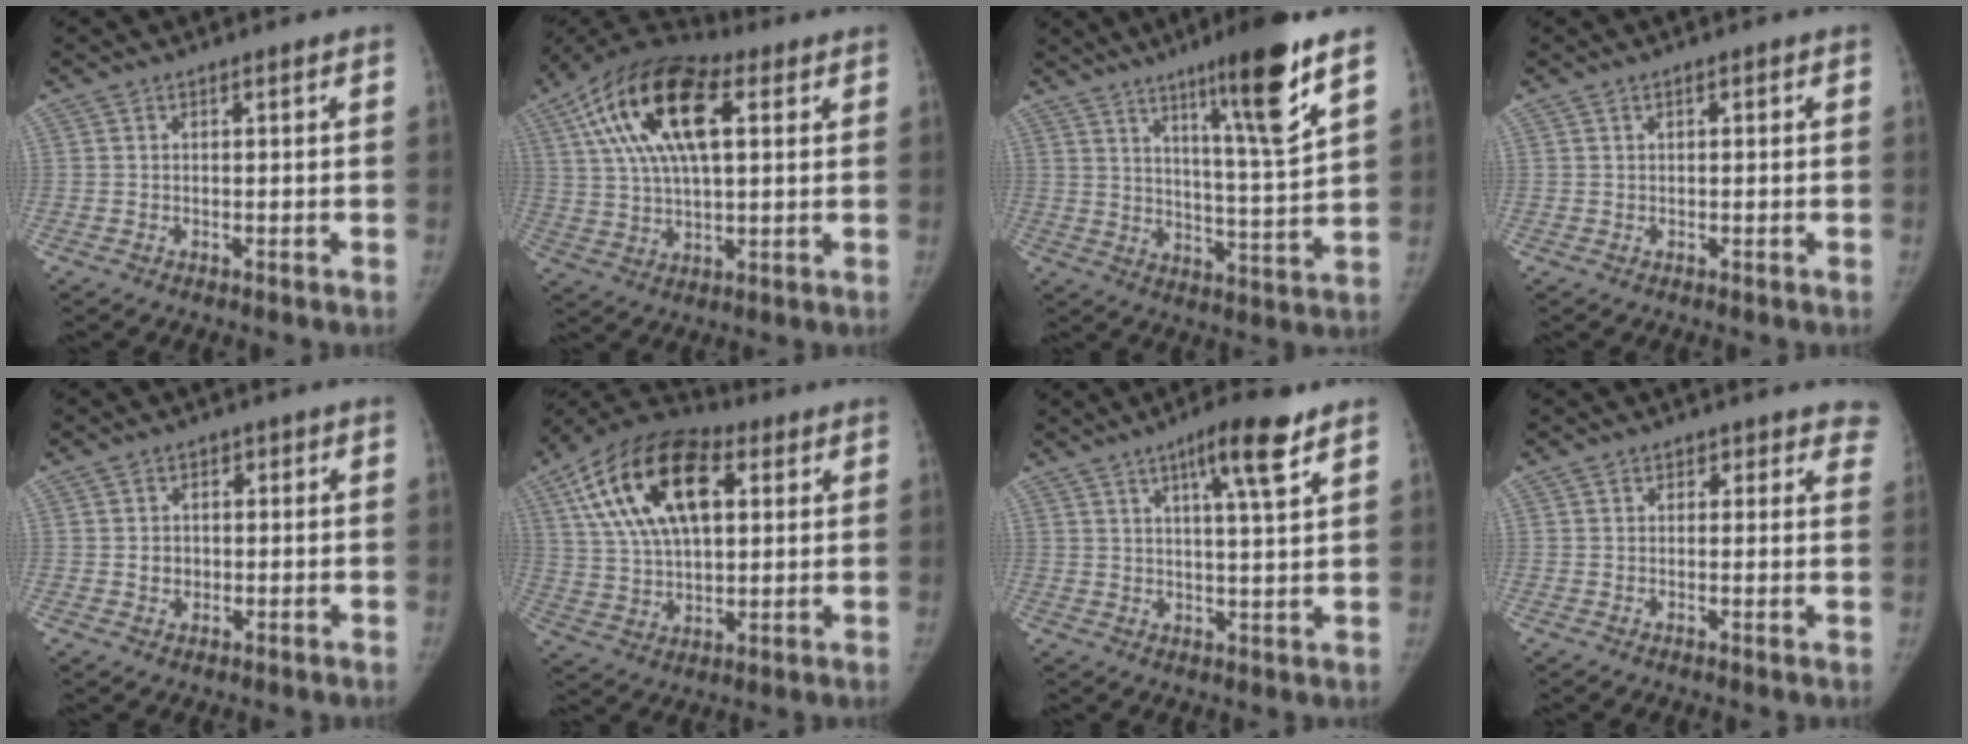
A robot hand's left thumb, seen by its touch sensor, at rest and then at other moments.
{"total": 20.3, "force": [6.6, 9.7, 16.6], "torque": [-0.303, 0.016, 0.109]}
{"total": 15.6, "force": [9.0, 0.8, 12.8], "torque": [-0.194, -0.054, 0.142]}
{"total": 0.9, "force": [0.3, 0.4, 0.8], "torque": [-0.011, 0.002, 0.004]}
{"total": 3.0, "force": [-0.2, 2.8, 1.2], "torque": [0.002, 0.005, -0.002]}
{"total": 21.8, "force": [7.4, 11.8, 16.7], "torque": [-0.287, 0.007, 0.124]}
{"total": 9.0, "force": [5.1, 1.0, 7.3], "torque": [-0.112, -0.024, 0.079]}
{"total": 4.9, "force": [3.8, 2.9, 1.1], "torque": [0.042, -0.009, 0.024]}